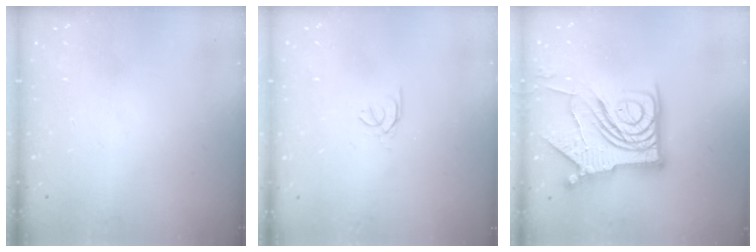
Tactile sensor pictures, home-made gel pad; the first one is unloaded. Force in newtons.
{"total": 0.6, "press": 0.4, "slide": 0.3}
{"total": 21.3, "press": 21.2, "slide": 2.4}